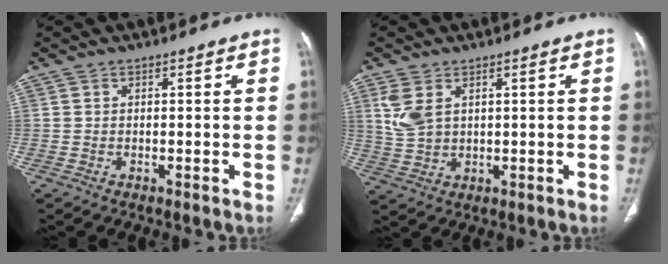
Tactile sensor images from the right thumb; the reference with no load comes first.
{"total": 5.6, "force": [2.2, 3.3, 4.0], "torque": [-0.089, -0.004, 0.056]}